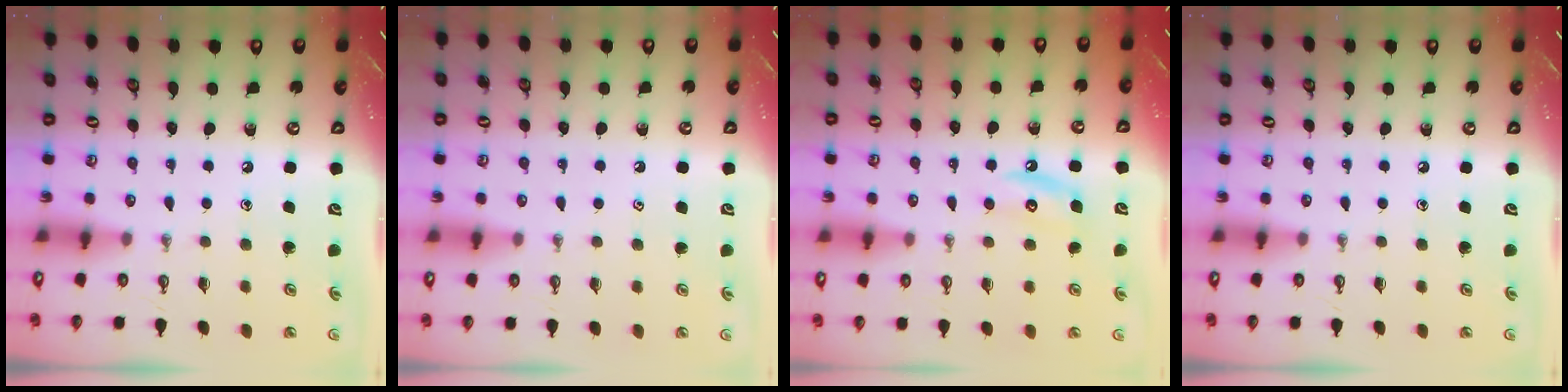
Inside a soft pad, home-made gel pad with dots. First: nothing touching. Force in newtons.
{"total": 0.8, "press": 0.2, "slide": 0.7}
{"total": 4.4, "press": 4.4, "slide": 0.4}
{"total": 0.0}